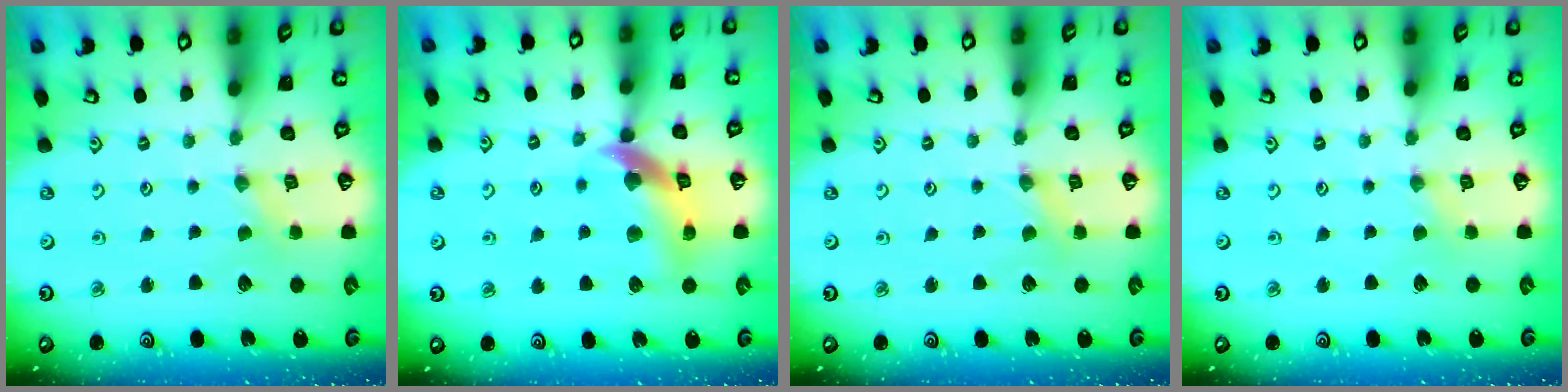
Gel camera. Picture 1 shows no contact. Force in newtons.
{"total": 12.8, "press": 12.7, "slide": 1.9}
{"total": 1.5, "press": 1.5, "slide": 0.3}
{"total": 1.1, "press": 1.0, "slide": 0.2}